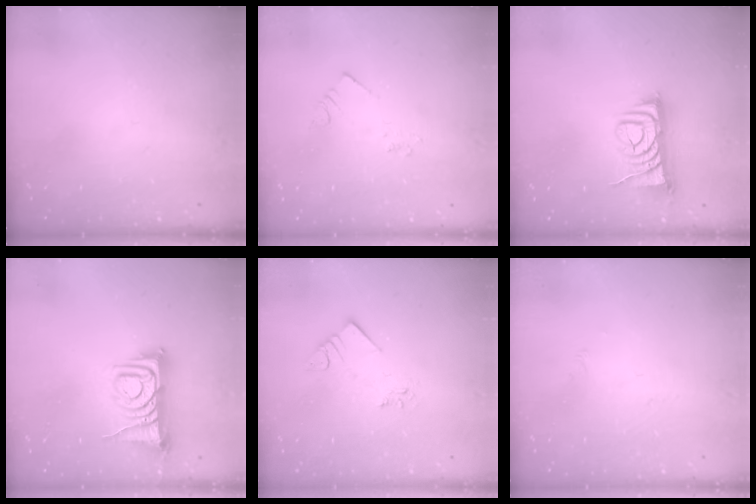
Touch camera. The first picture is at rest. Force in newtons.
{"total": 2.1, "press": 2.1, "slide": 0.3}
{"total": 8.3, "press": 8.2, "slide": 0.8}
{"total": 9.4, "press": 9.4, "slide": 1.1}
{"total": 3.0, "press": 3.0, "slide": 0.0}
{"total": 1.7, "press": 1.6, "slide": 0.4}